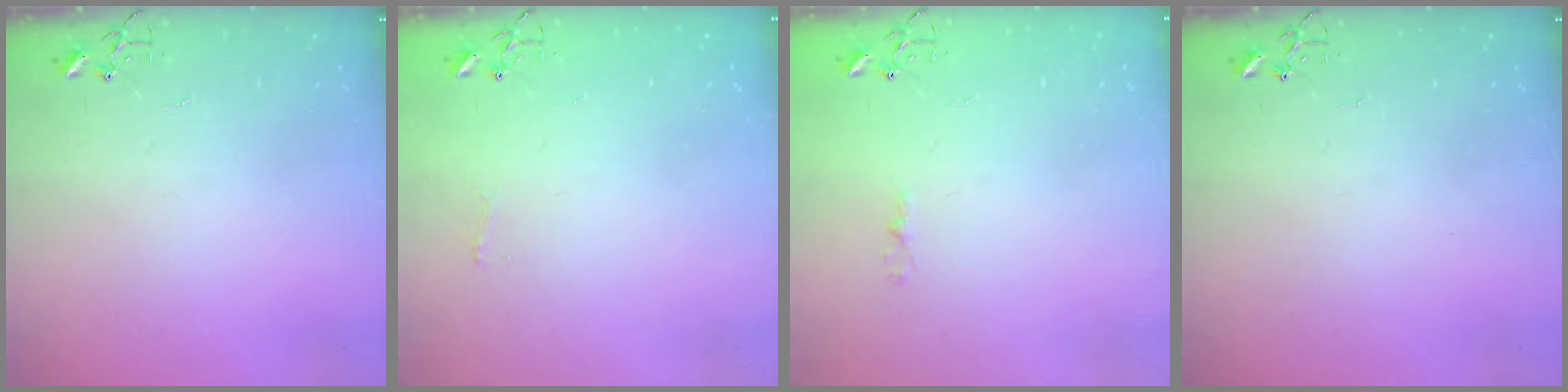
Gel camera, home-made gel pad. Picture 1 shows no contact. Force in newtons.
{"total": 3.7, "press": 3.6, "slide": 0.5}
{"total": 3.1, "press": 3.1, "slide": 0.3}
{"total": 0.0}